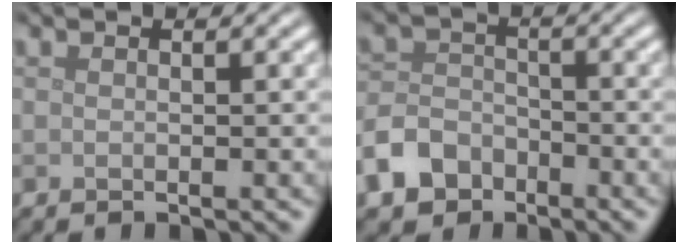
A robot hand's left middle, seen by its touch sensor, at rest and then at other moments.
{"total": 4.5, "force": [-2.8, 3.1, 1.6], "torque": [-0.036, 0.000, -0.059]}